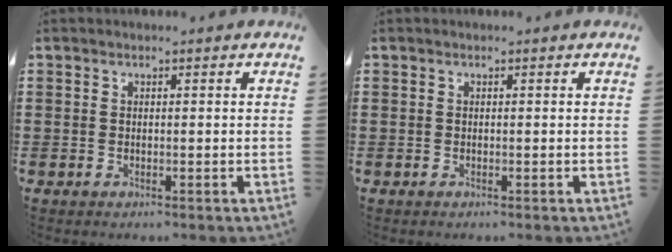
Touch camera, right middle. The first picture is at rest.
{"total": 0.0}